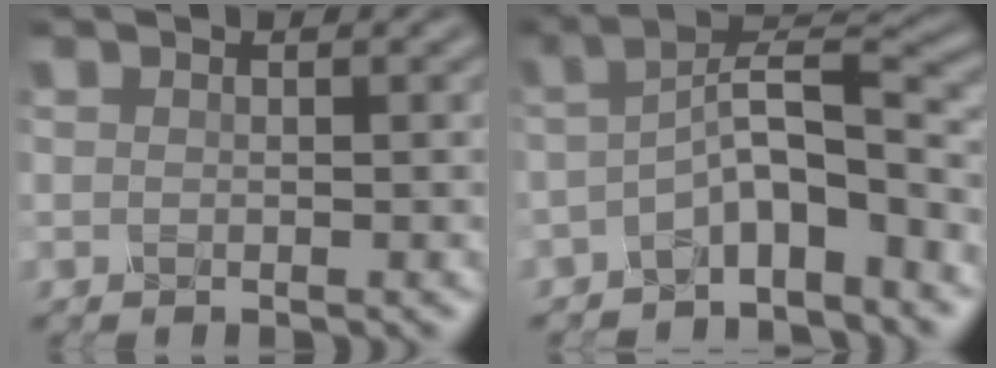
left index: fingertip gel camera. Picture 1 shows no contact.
{"total": 5.0, "force": [-2.5, 1.2, 4.2], "torque": [-0.076, 0.017, -0.043]}